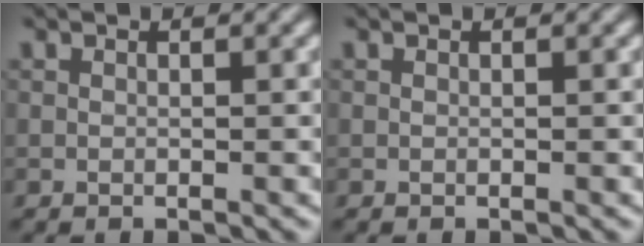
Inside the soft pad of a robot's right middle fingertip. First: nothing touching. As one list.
[{"total": 0.0}]